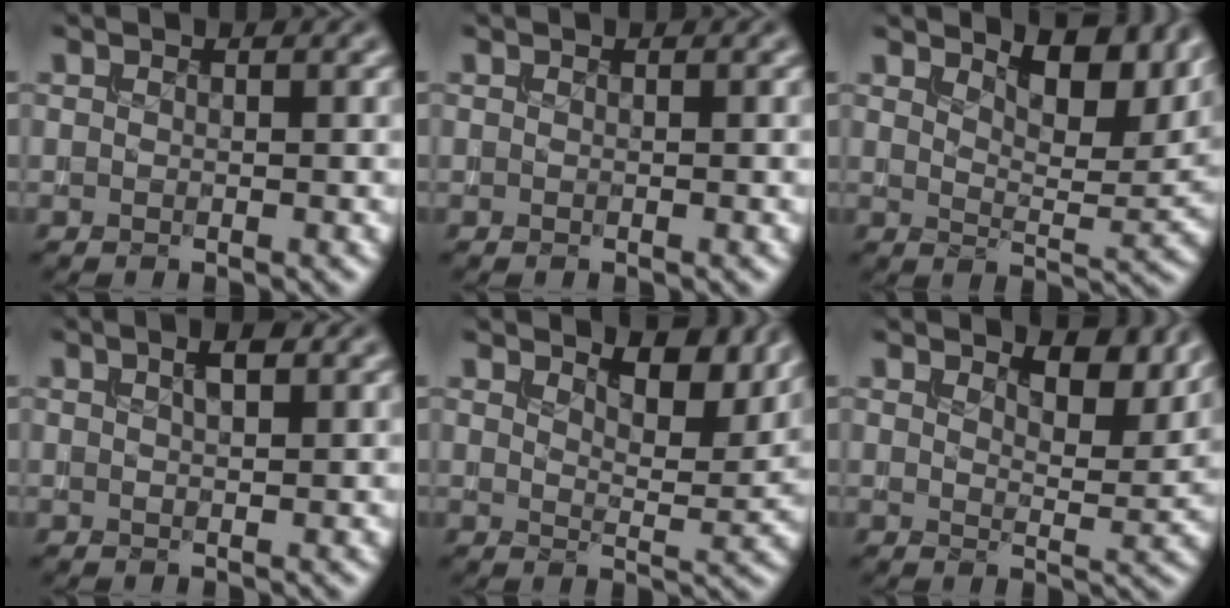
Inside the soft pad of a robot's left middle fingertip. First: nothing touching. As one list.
[{"total": 0.0}, {"total": 7.6, "force": [4.8, 2.7, 5.2], "torque": [-0.078, 0.000, 0.074]}, {"total": 1.7, "force": [0.7, 0.5, 1.5], "torque": [-0.024, 0.007, 0.013]}, {"total": 5.5, "force": [3.9, 1.8, 3.4], "torque": [-0.051, -0.004, 0.053]}, {"total": 4.8, "force": [3.5, 1.6, 2.9], "torque": [-0.046, -0.003, 0.048]}]